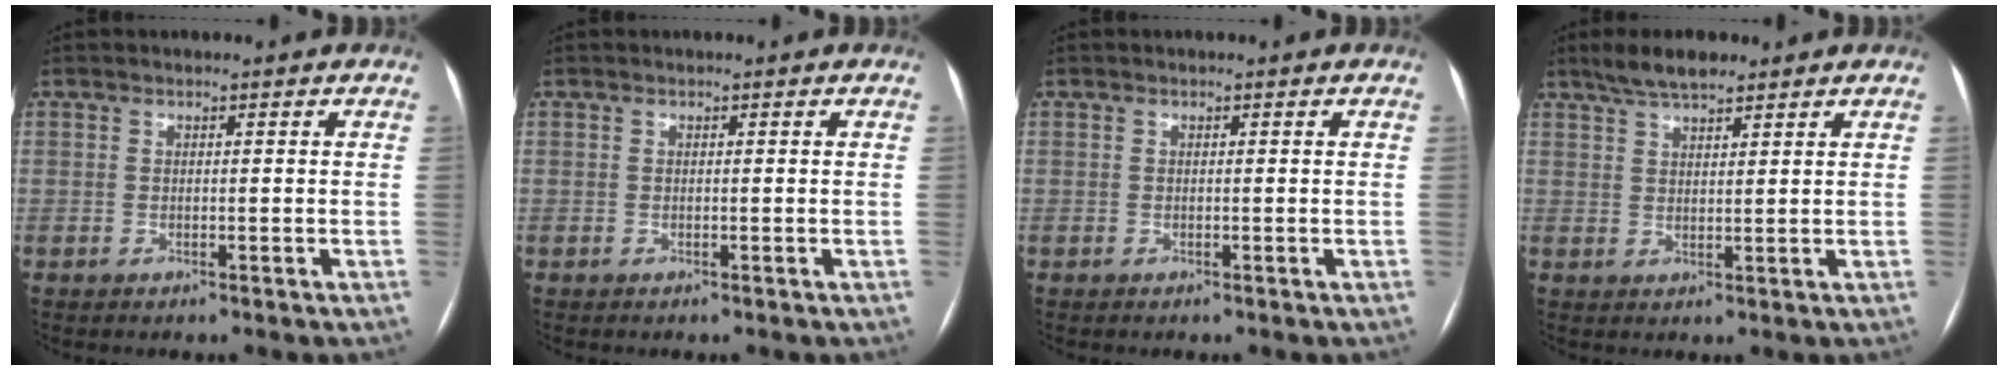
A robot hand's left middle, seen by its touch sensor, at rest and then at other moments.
{"total": 0.0}
{"total": 0.0}
{"total": 5.3, "force": [4.2, 1.3, 2.9], "torque": [-0.061, 0.014, 0.077]}